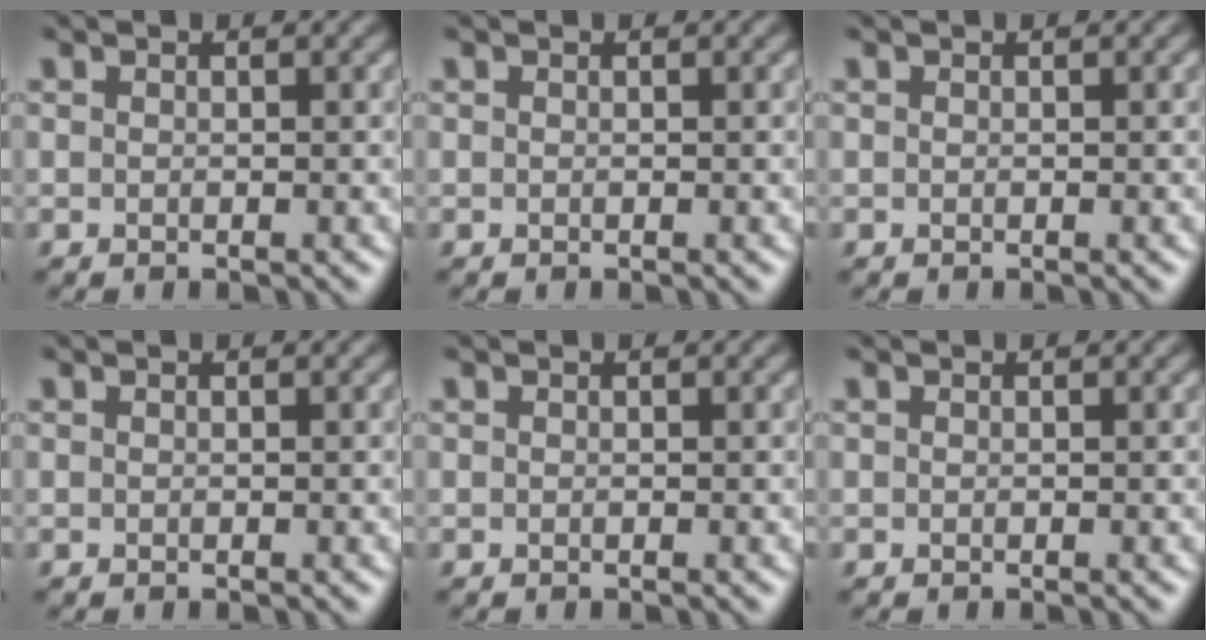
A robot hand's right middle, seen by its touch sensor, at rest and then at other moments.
{"total": 0.0}
{"total": 0.0}
{"total": 0.0}
{"total": 0.0}
{"total": 0.0}